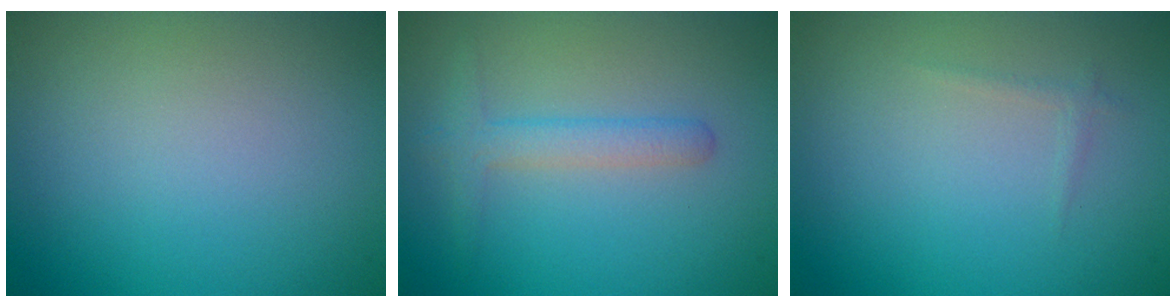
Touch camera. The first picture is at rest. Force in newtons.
{"total": 2.2, "press": 2.2, "slide": 0.1}
{"total": 0.6, "press": 0.6, "slide": 0.0}